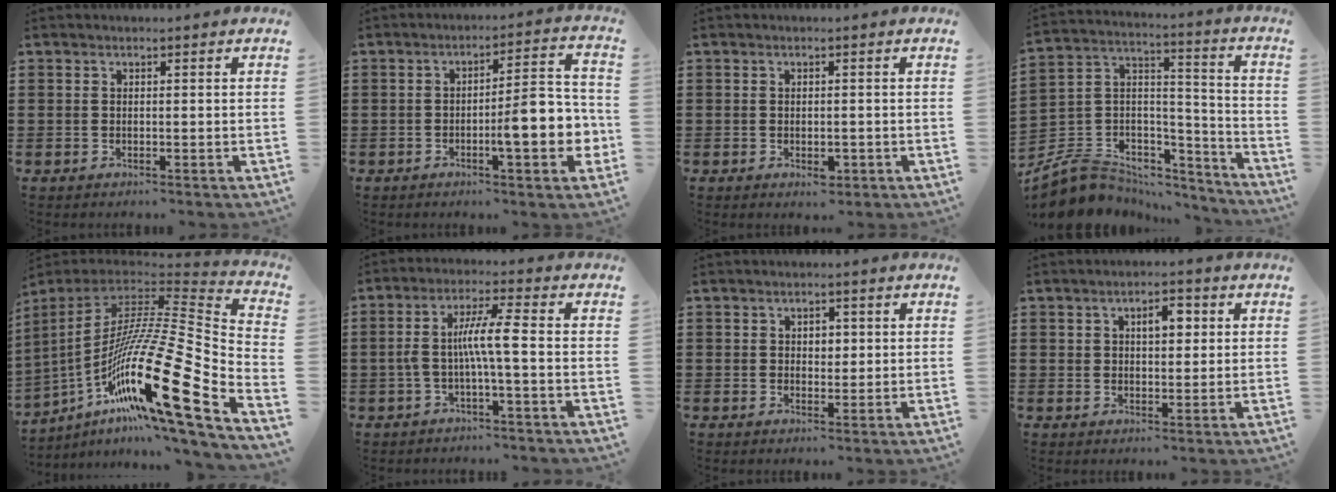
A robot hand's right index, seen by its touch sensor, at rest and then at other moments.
{"total": 9.6, "force": [-2.5, 2.5, 8.9], "torque": [-0.114, -0.009, -0.046]}
{"total": 2.0, "force": [-0.8, 1.1, 1.5], "torque": [-0.029, 0.001, -0.014]}
{"total": 6.7, "force": [-4.8, 4.6, 0.9], "torque": [-0.038, -0.008, -0.088]}
{"total": 23.2, "force": [-8.2, 4.2, 21.4], "torque": [-0.399, -0.021, -0.160]}
{"total": 6.6, "force": [-1.0, 0.6, 6.5], "torque": [-0.132, 0.000, -0.030]}
{"total": 1.9, "force": [0.4, 1.4, 1.2], "torque": [-0.018, 0.007, 0.004]}
{"total": 4.0, "force": [1.2, 2.2, 3.1], "torque": [-0.042, 0.004, 0.013]}